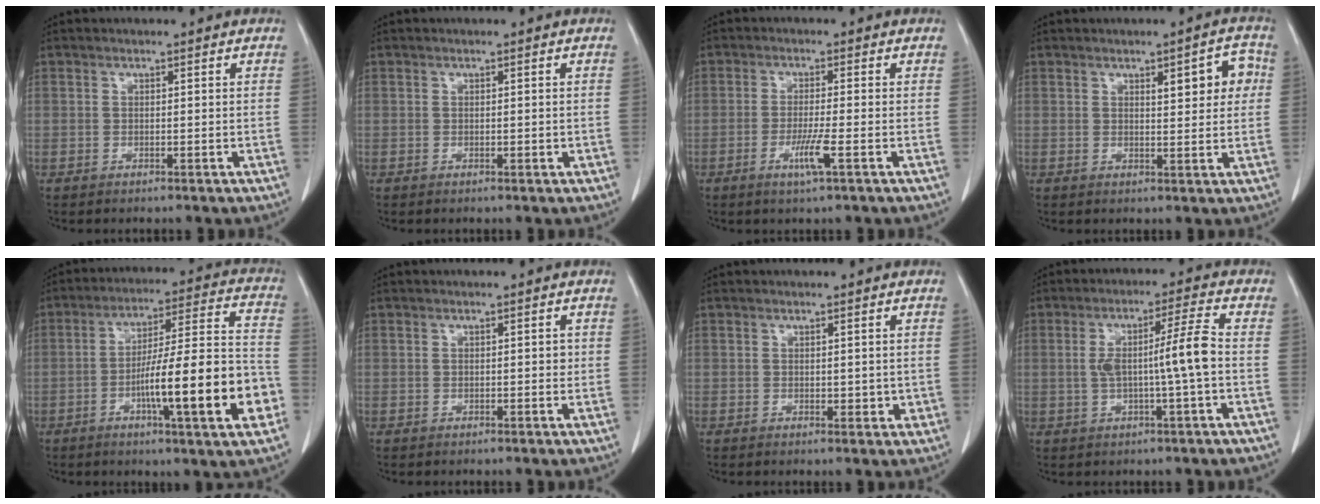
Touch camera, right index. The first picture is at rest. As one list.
[{"total": 0.7, "force": [-0.2, 0.2, 0.6], "torque": [-0.010, -0.002, -0.001]}, {"total": 4.2, "force": [-1.8, -0.4, 3.8], "torque": [-0.075, -0.010, -0.036]}, {"total": 5.6, "force": [1.6, 1.7, 5.1], "torque": [-0.063, 0.013, 0.023]}, {"total": 18.5, "force": [-5.9, 1.2, 17.5], "torque": [-0.252, 0.011, -0.087]}, {"total": 1.0, "force": [-0.1, 0.4, 0.8], "torque": [-0.010, 0.001, -0.002]}, {"total": 2.1, "force": [-0.2, 1.2, 1.7], "torque": [-0.018, -0.001, 0.000]}, {"total": 7.7, "force": [-0.7, -0.6, 7.6], "torque": [-0.136, 0.013, -0.008]}]